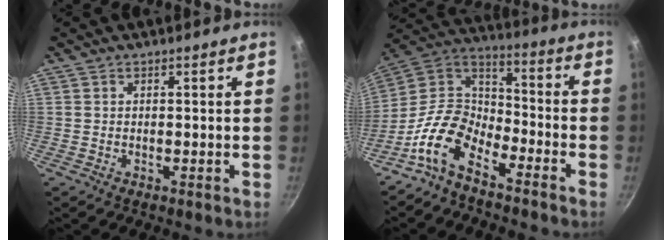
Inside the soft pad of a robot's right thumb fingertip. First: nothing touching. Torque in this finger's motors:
{"motor_torque": [0.18, 0.30, 1.45, -1.30, 0.33]}